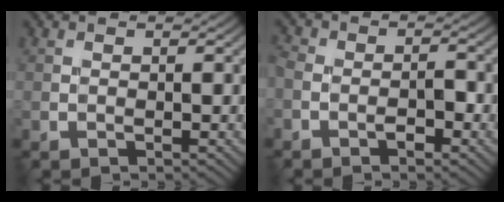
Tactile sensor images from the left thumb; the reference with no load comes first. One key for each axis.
{"total": 4.3, "fx": -2.0, "fy": 2.3, "fz": 2.9, "tx": -0.038, "ty": 0.006, "tz": -0.040}